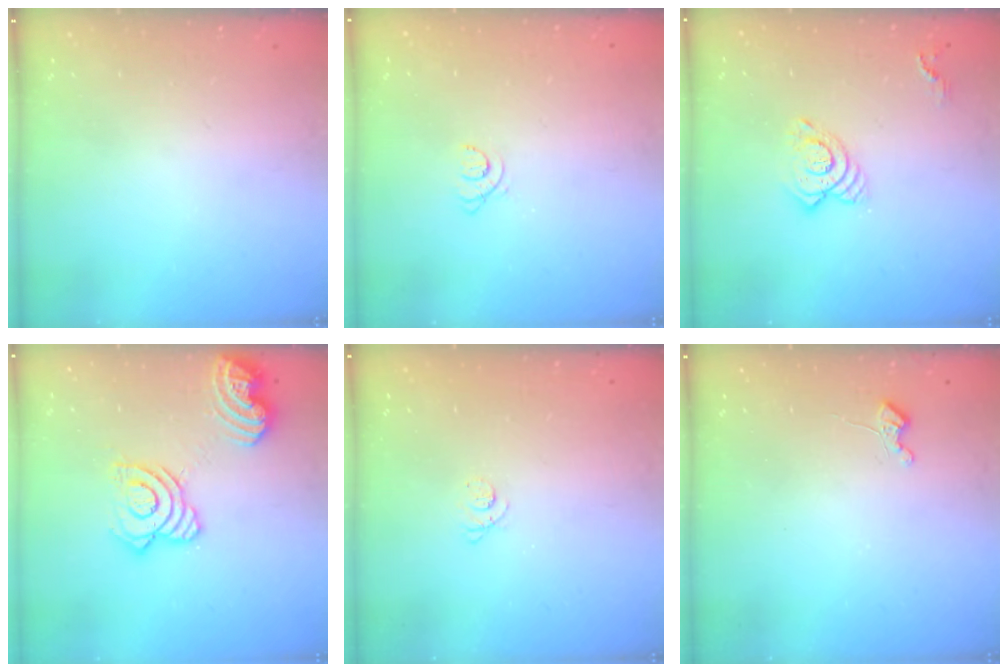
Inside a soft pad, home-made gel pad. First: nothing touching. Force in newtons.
{"total": 3.5, "press": 3.5, "slide": 0.3}
{"total": 9.4, "press": 9.4, "slide": 1.0}
{"total": 17.0, "press": 16.9, "slide": 2.1}
{"total": 2.3, "press": 2.3, "slide": 0.3}
{"total": 3.6, "press": 3.5, "slide": 0.6}